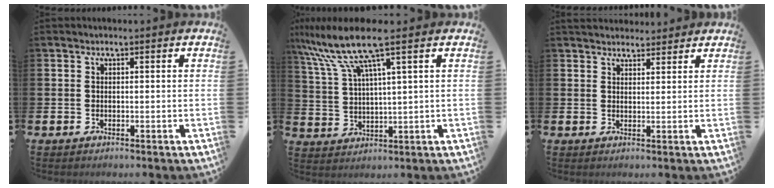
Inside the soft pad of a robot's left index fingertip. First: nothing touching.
{"total": 9.6, "force": [6.8, 1.3, 6.7], "torque": [-0.155, -0.015, 0.119]}
{"total": 3.1, "force": [3.0, 1.0, 0.0], "torque": [0.004, -0.013, 0.054]}